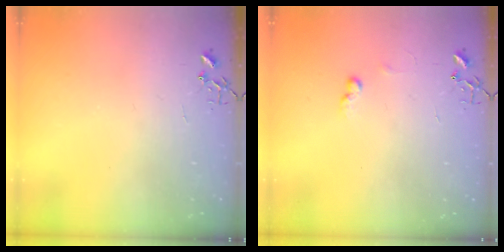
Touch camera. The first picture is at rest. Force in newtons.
{"total": 5.9, "press": 5.9, "slide": 0.8}